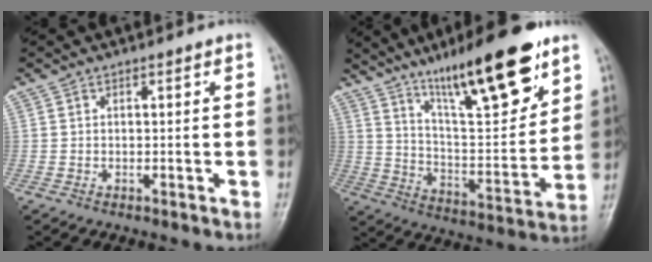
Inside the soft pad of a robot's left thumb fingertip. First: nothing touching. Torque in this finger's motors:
{"motor_torque": [0.62, 0.59, 1.40, -1.38, 0.17]}